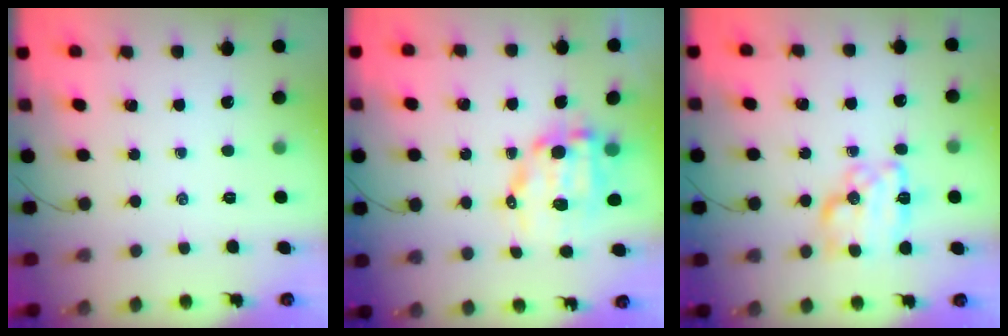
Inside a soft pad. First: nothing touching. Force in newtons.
{"total": 10.1, "press": 9.8, "slide": 2.4}
{"total": 12.0, "press": 12.0, "slide": 0.4}